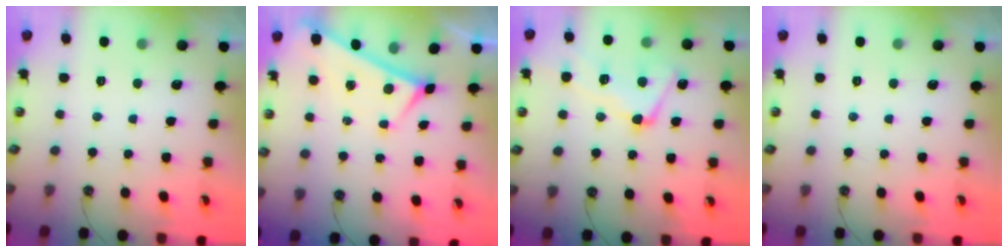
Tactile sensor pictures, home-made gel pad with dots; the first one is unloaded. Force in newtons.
{"total": 0.0}
{"total": 5.5, "press": 5.2, "slide": 1.5}
{"total": 0.0}